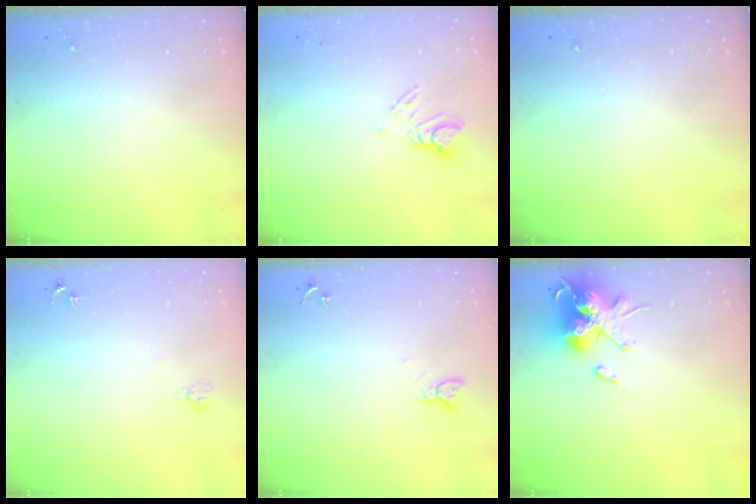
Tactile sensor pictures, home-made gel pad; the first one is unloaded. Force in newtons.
{"total": 6.8, "press": 6.8, "slide": 0.5}
{"total": 0.0}
{"total": 4.8, "press": 4.8, "slide": 0.6}
{"total": 2.2, "press": 2.2, "slide": 0.2}
{"total": 18.5, "press": 18.5, "slide": 0.1}